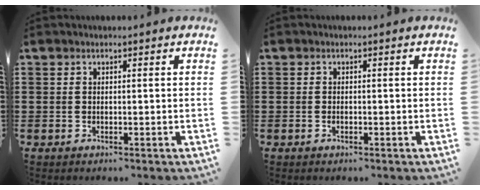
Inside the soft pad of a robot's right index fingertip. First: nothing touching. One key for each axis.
{"total": 0.5, "fx": -0.2, "fy": 0.0, "fz": 0.5, "tx": -0.011, "ty": -0.006, "tz": -0.002}